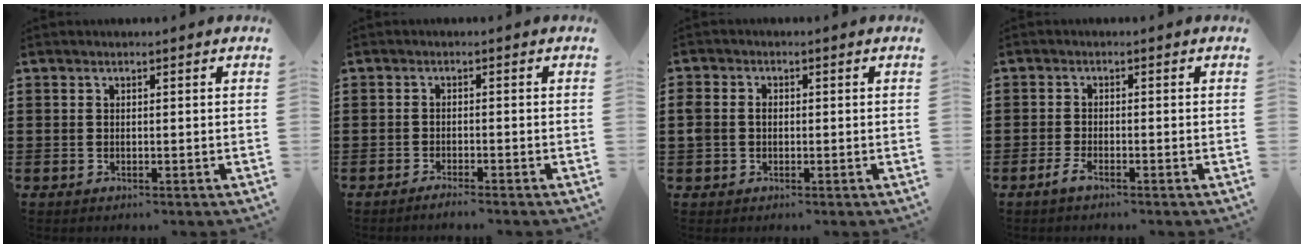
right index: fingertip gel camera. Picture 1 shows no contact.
{"total": 1.5, "force": [-1.5, -0.3, 0.4], "torque": [-0.005, 0.000, -0.028]}
{"total": 2.0, "force": [-0.1, 1.8, 0.9], "torque": [-0.022, 0.008, -0.004]}
{"total": 1.9, "force": [-1.4, 0.1, 1.2], "torque": [-0.035, -0.005, -0.032]}